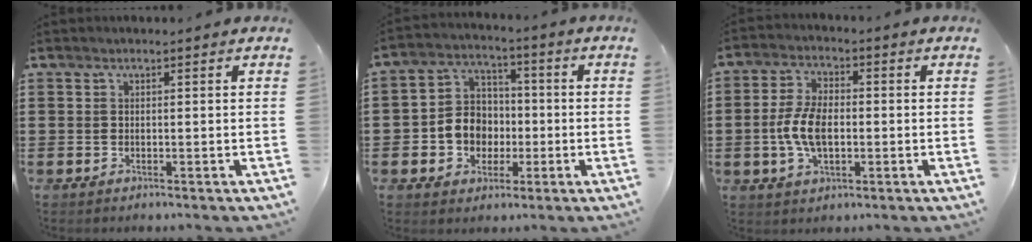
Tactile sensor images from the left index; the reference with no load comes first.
{"total": 7.1, "force": [-1.5, 6.5, 2.4], "torque": [-0.062, 0.020, -0.030]}
{"total": 7.1, "force": [-0.9, 3.7, 5.9], "torque": [-0.134, 0.001, -0.023]}